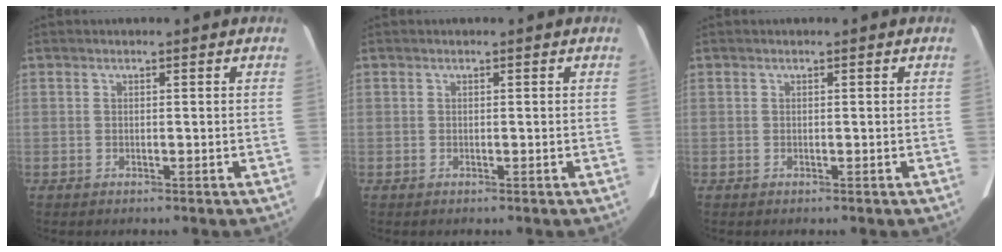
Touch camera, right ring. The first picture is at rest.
{"total": 0.0}
{"total": 0.0}